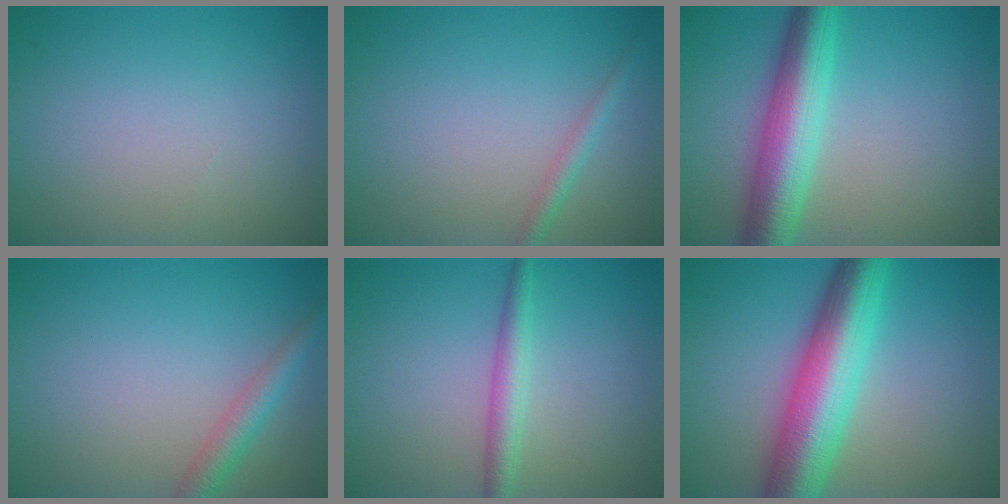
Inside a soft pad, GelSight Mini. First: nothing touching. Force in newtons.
{"total": 1.4, "press": 1.4, "slide": 0.0}
{"total": 7.3, "press": 7.3, "slide": 0.1}
{"total": 2.7, "press": 2.7, "slide": 0.1}
{"total": 2.5, "press": 2.5, "slide": 0.0}
{"total": 9.7, "press": 9.7, "slide": 0.4}